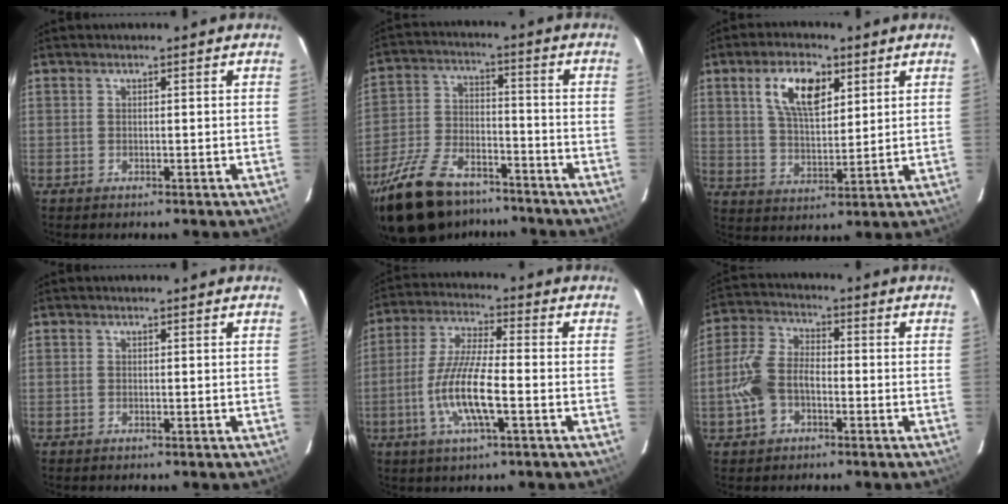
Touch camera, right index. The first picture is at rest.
{"total": 21.3, "force": [-15.8, 9.7, 10.5], "torque": [-0.236, -0.010, -0.259]}
{"total": 10.2, "force": [4.7, 4.7, 7.8], "torque": [-0.143, 0.015, 0.088]}
{"total": 0.0}
{"total": 11.8, "force": [-3.5, 2.0, 11.1], "torque": [-0.227, -0.006, -0.068]}
{"total": 9.1, "force": [-3.0, 5.8, 6.3], "torque": [-0.143, 0.016, -0.055]}